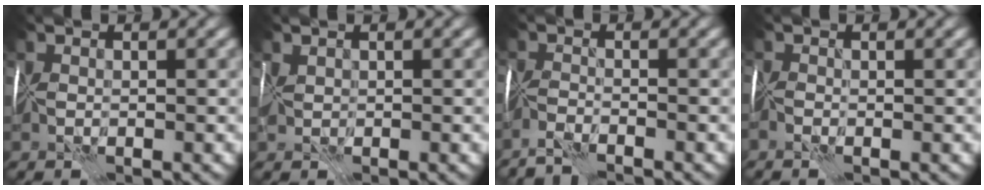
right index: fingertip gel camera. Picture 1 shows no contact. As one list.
[{"total": 0.6, "force": [0.3, -0.4, 0.0], "torque": [0.001, -0.002, 0.010]}, {"total": 3.4, "force": [-2.9, -1.7, -0.4], "torque": [0.010, -0.008, -0.061]}, {"total": 1.1, "force": [-1.0, 0.2, 0.4], "torque": [-0.008, -0.008, -0.022]}]